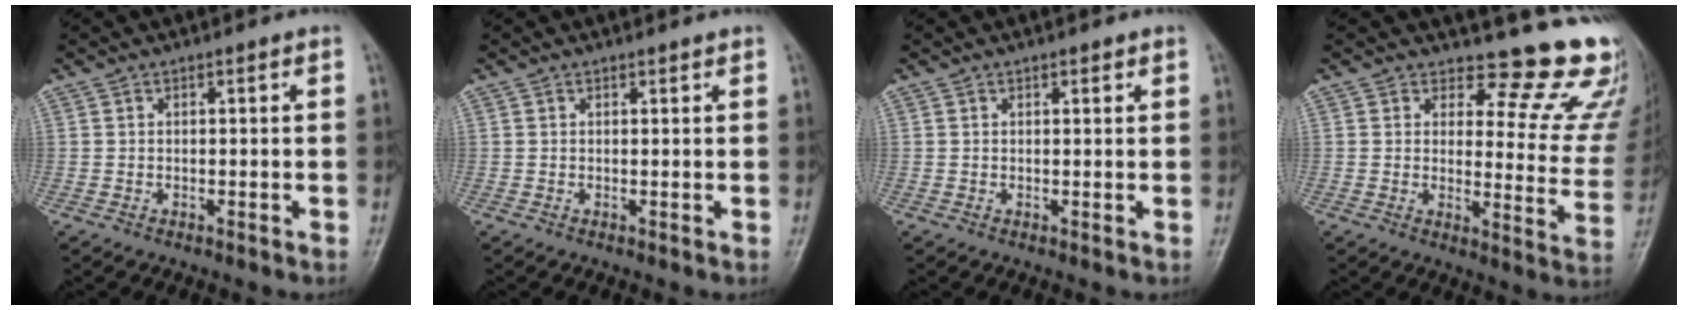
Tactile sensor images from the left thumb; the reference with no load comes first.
{"total": 0.6, "force": [0.6, 0.2, 0.1], "torque": [-0.002, -0.004, 0.008]}
{"total": 1.0, "force": [0.7, 0.4, 0.6], "torque": [-0.007, -0.003, 0.010]}
{"total": 14.0, "force": [13.0, 3.9, 3.1], "torque": [0.005, -0.146, 0.134]}